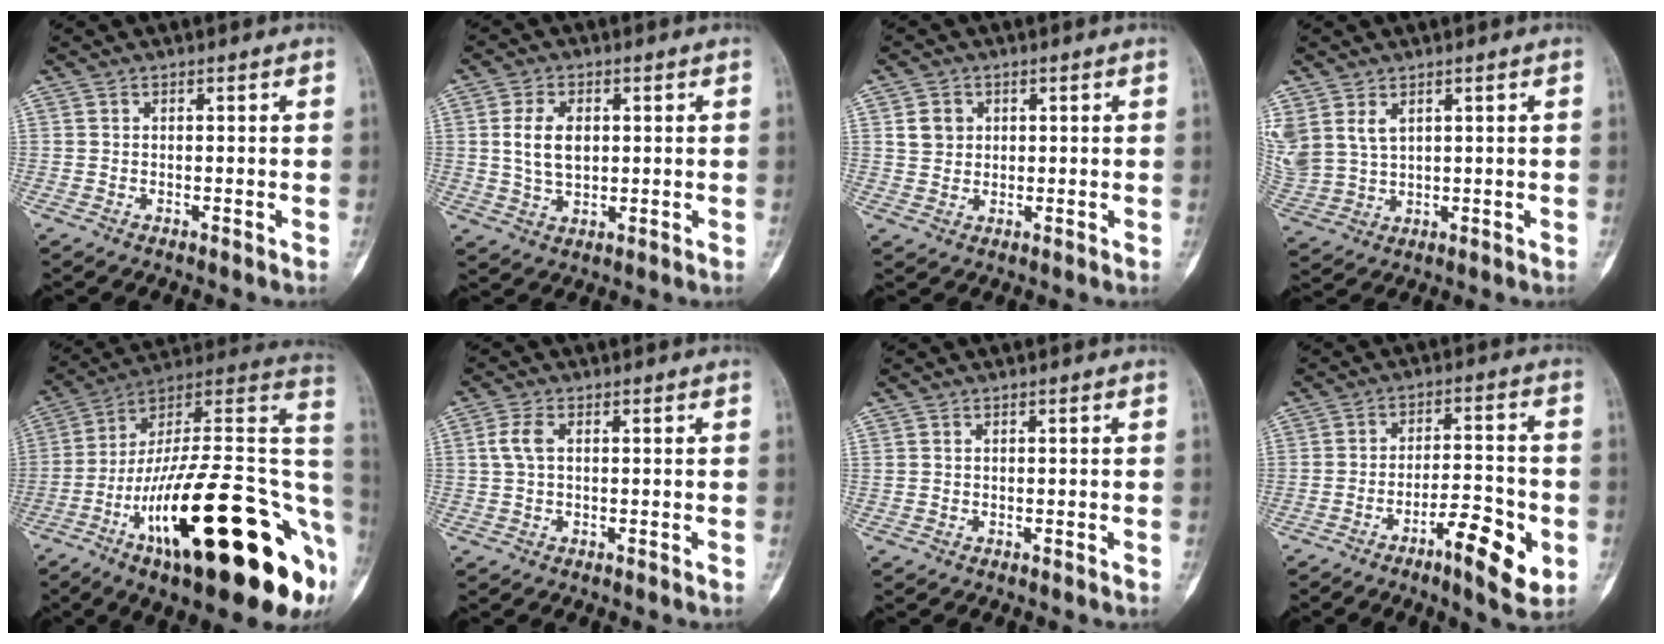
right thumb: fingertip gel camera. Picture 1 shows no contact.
{"total": 7.1, "force": [1.1, 4.5, 5.4], "torque": [-0.092, -0.003, 0.024]}
{"total": 3.8, "force": [1.2, 3.3, 1.5], "torque": [-0.009, -0.002, 0.021]}
{"total": 9.6, "force": [4.0, 6.5, 5.8], "torque": [-0.138, -0.007, 0.098]}
{"total": 34.3, "force": [-11.3, 10.0, 30.8], "torque": [-0.388, 0.051, -0.180]}
{"total": 3.4, "force": [0.6, 1.8, 2.8], "torque": [-0.074, 0.008, 0.008]}
{"total": 0.0}
{"total": 10.9, "force": [-4.5, 3.2, 9.4], "torque": [-0.135, 0.023, -0.070]}